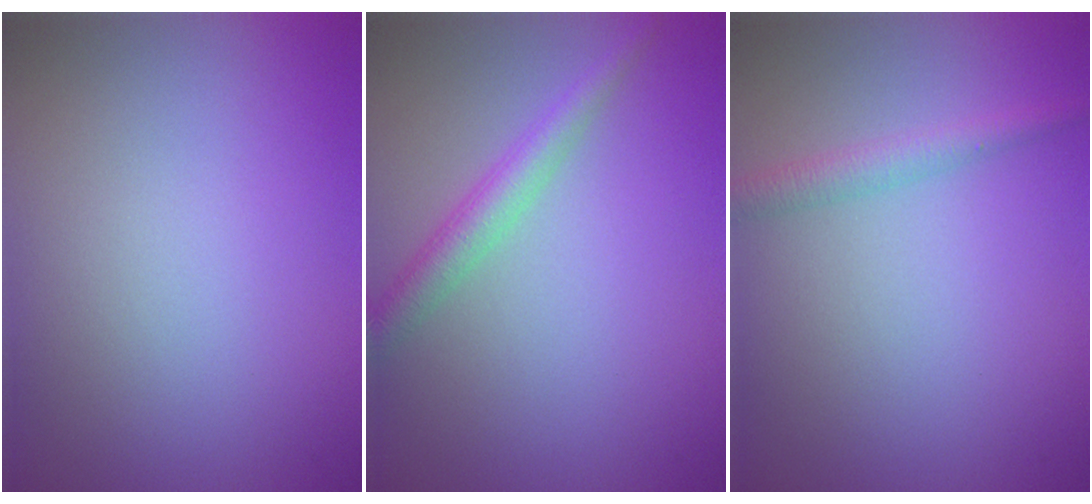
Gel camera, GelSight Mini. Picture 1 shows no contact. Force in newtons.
{"total": 2.7, "press": 2.7, "slide": 0.1}
{"total": 2.0, "press": 2.0, "slide": 0.1}